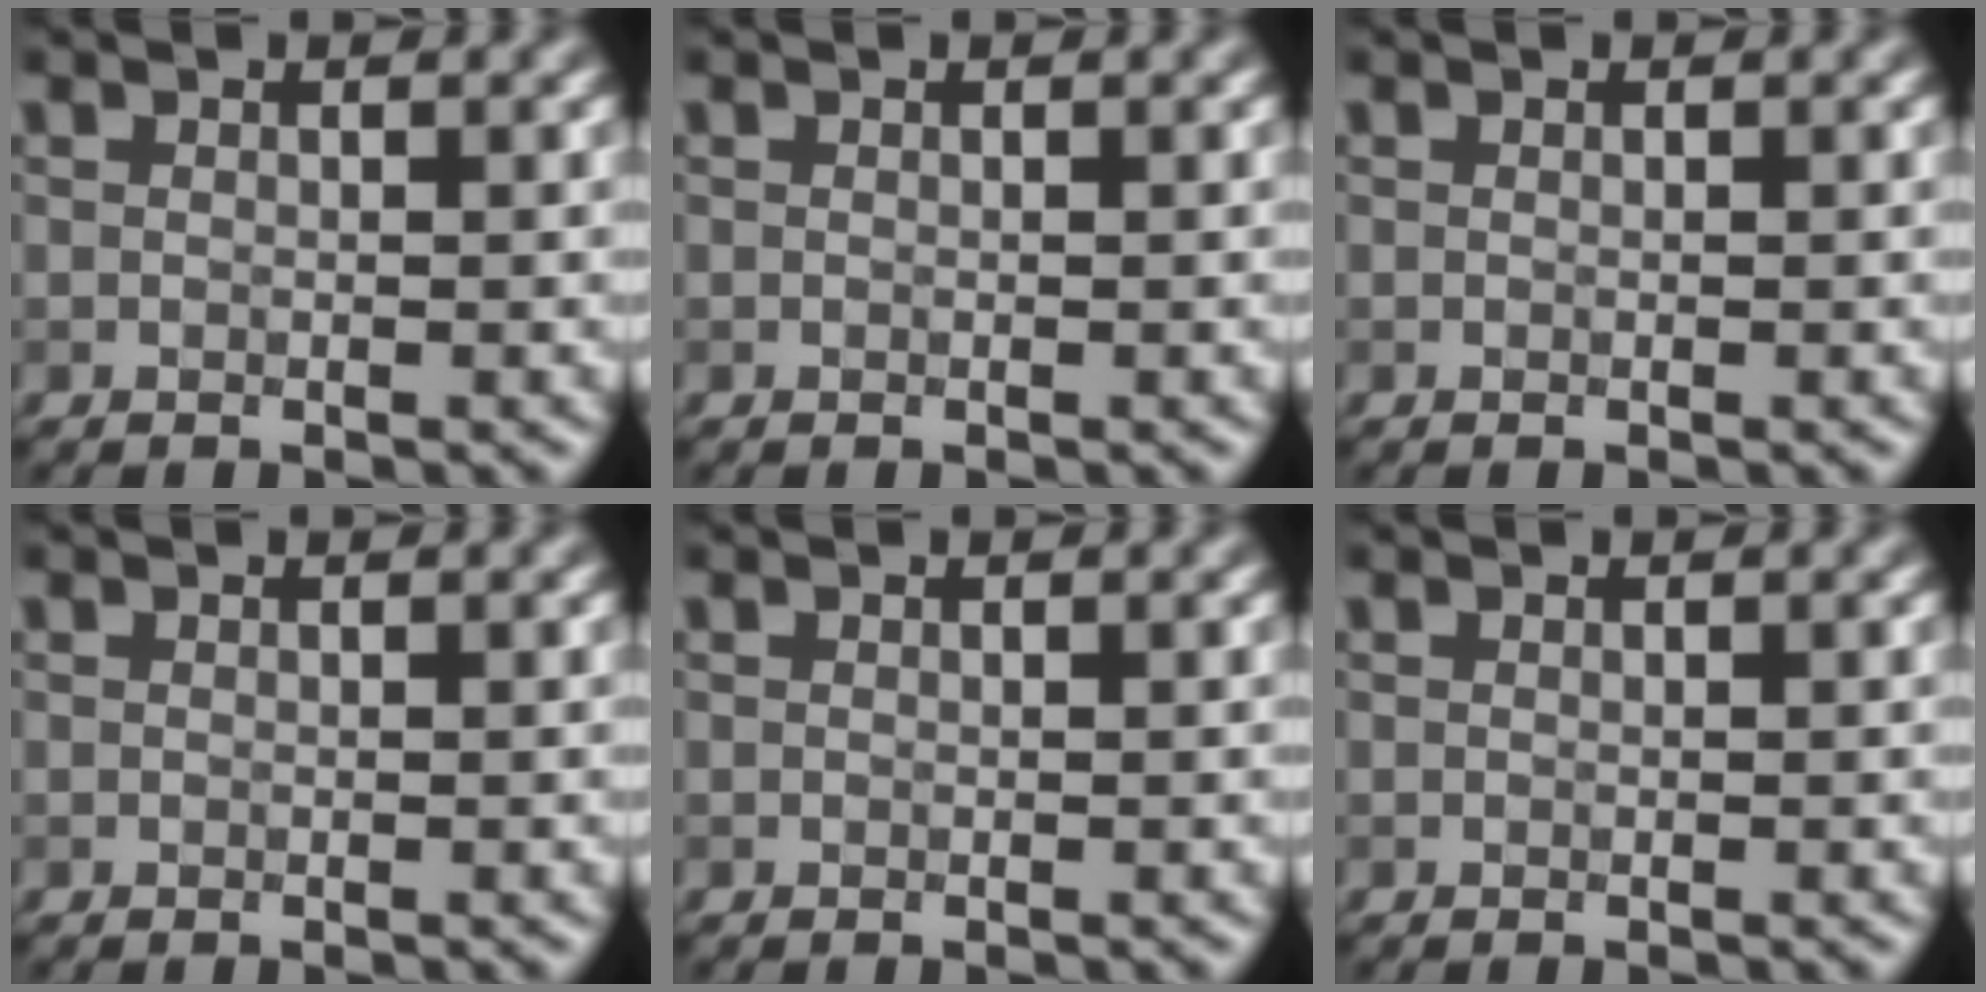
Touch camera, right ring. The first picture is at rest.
{"total": 0.0}
{"total": 0.0}
{"total": 0.0}
{"total": 0.0}
{"total": 0.0}